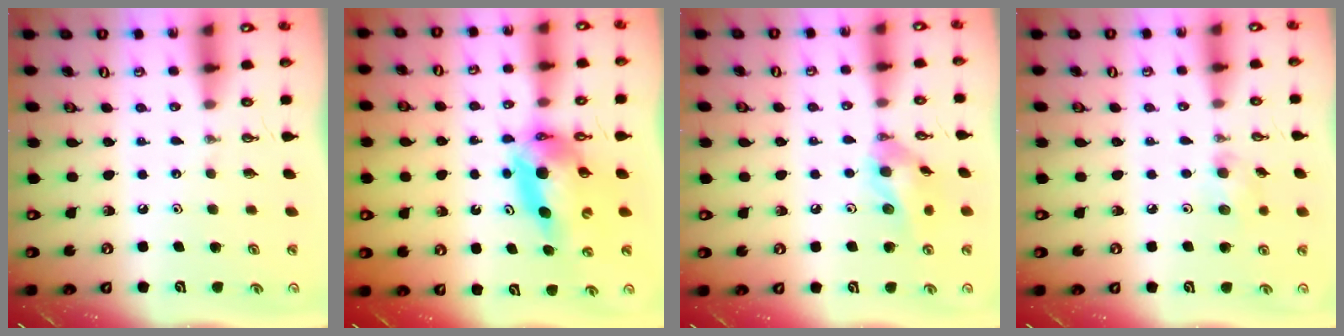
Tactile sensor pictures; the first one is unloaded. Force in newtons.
{"total": 11.0, "press": 11.0, "slide": 1.0}
{"total": 11.6, "press": 11.4, "slide": 1.9}
{"total": 4.8, "press": 4.6, "slide": 1.4}